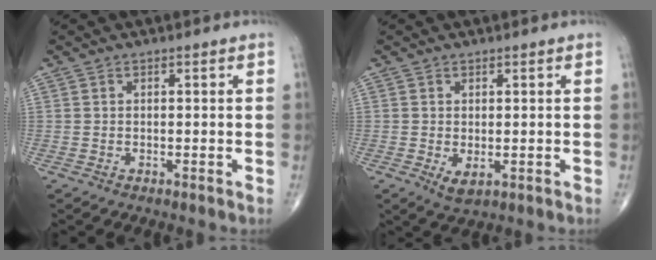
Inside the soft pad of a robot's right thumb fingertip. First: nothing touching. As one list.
[{"total": 2.8, "force": [-0.5, 1.5, 2.3], "torque": [-0.037, -0.005, 0.001]}]